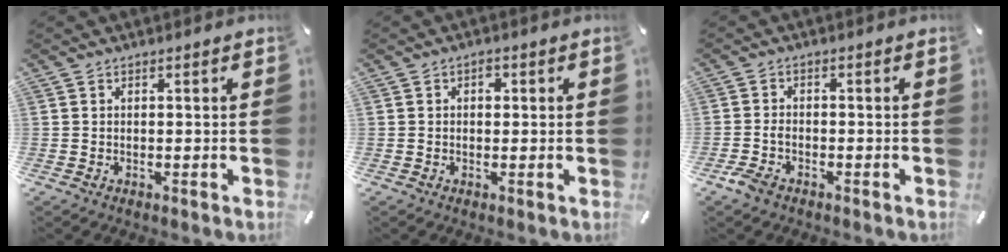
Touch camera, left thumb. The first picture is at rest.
{"total": 1.8, "force": [0.2, 1.4, 1.1], "torque": [-0.008, 0.001, -0.003]}
{"total": 3.0, "force": [-1.9, 1.7, 1.5], "torque": [-0.040, 0.005, -0.040]}